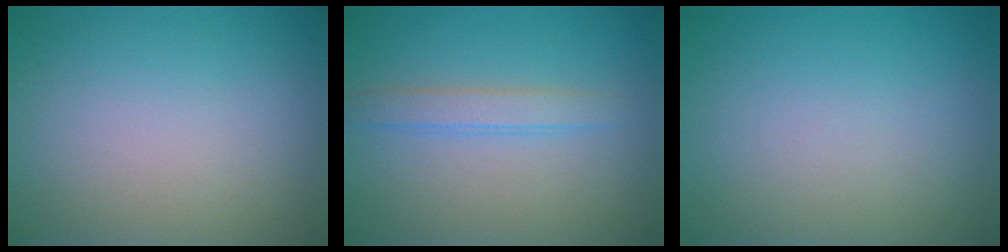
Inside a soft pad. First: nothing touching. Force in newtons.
{"total": 1.9, "press": 1.9, "slide": 0.0}
{"total": 0.0}